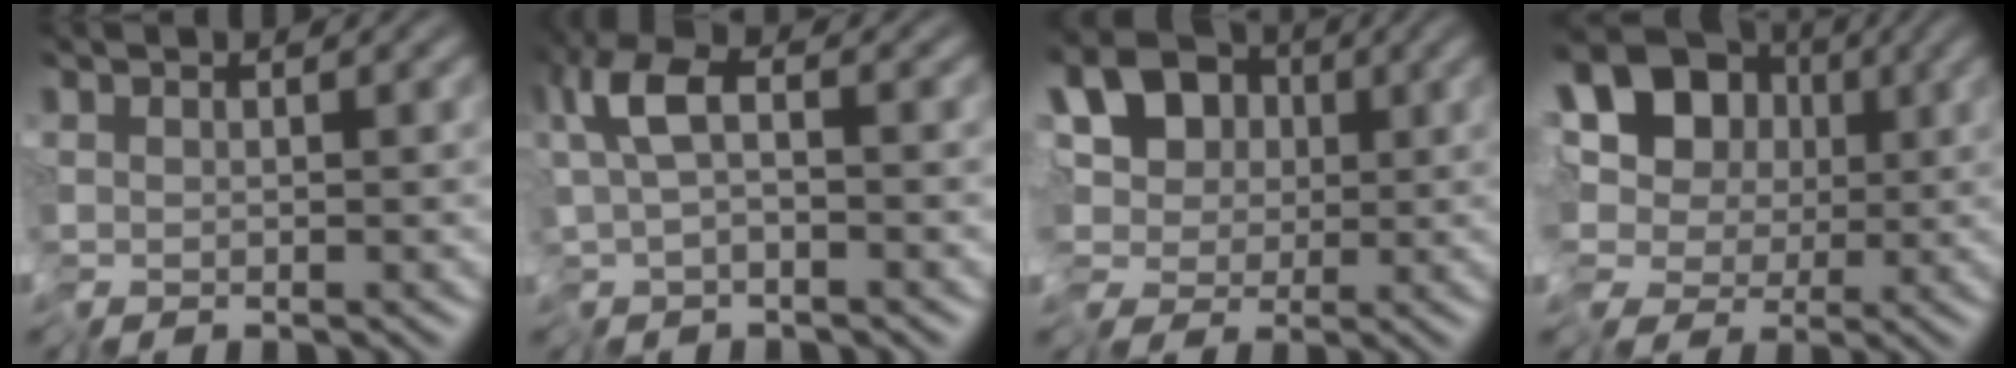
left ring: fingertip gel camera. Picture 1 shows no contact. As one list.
[{"total": 4.3, "force": [-1.1, 1.8, 3.7], "torque": [-0.079, 0.000, -0.032]}, {"total": 11.0, "force": [-1.3, 9.3, 5.8], "torque": [-0.072, 0.010, -0.056]}, {"total": 13.9, "force": [-1.7, 12.1, 6.6], "torque": [-0.107, -0.009, -0.060]}]